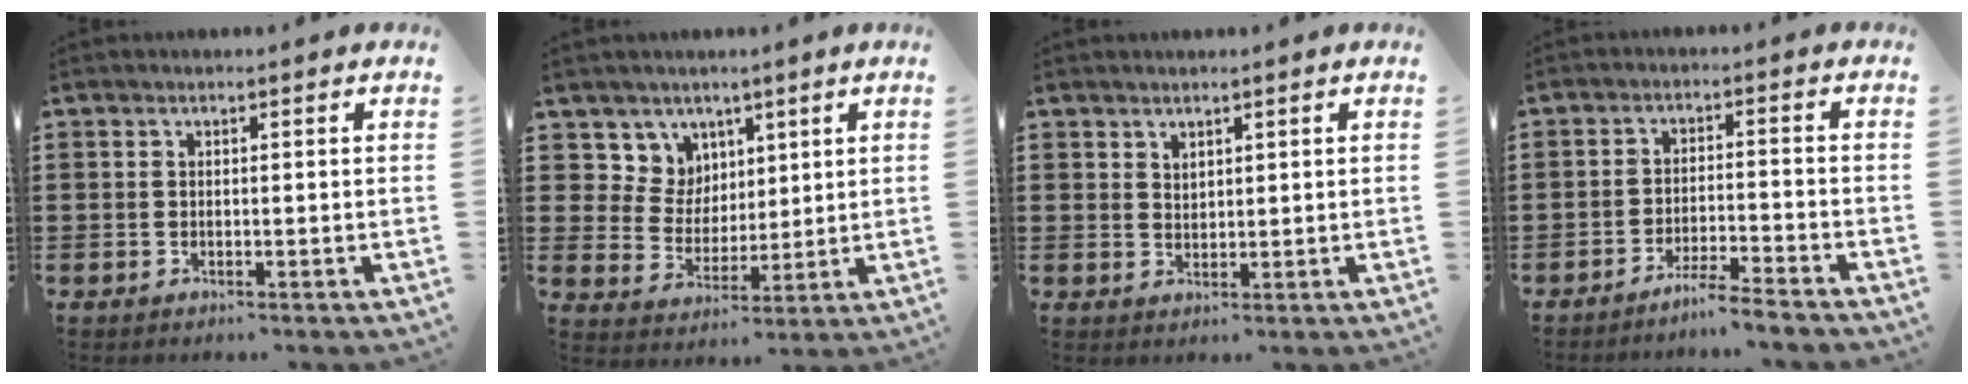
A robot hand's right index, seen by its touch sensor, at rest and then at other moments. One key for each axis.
{"total": 6.3, "fx": 3.5, "fy": 5.3, "fz": 0.1, "tx": -0.042, "ty": -0.008, "tz": 0.068}
{"total": 1.7, "fx": 1.5, "fy": 0.7, "fz": 0.1, "tx": -0.004, "ty": 0.002, "tz": 0.030}
{"total": 4.1, "fx": -3.9, "fy": -0.5, "fz": 1.2, "tx": -0.021, "ty": -0.003, "tz": -0.076}